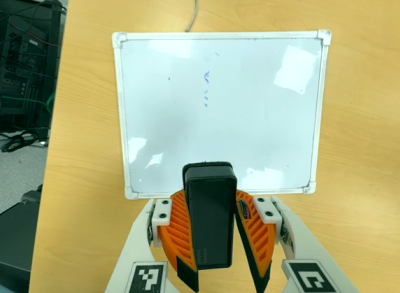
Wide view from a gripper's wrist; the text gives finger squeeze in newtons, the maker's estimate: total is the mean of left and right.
{"total": 10.5, "left": 10.4, "right": 10.6}